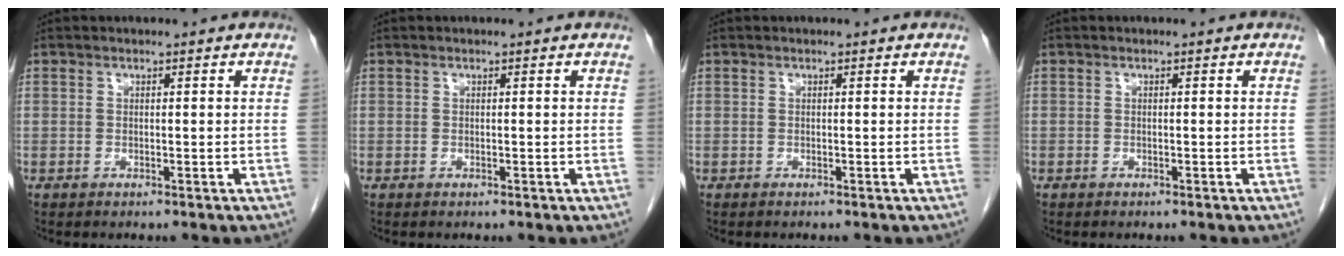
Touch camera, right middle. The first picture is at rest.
{"total": 0.0}
{"total": 0.0}
{"total": 0.0}